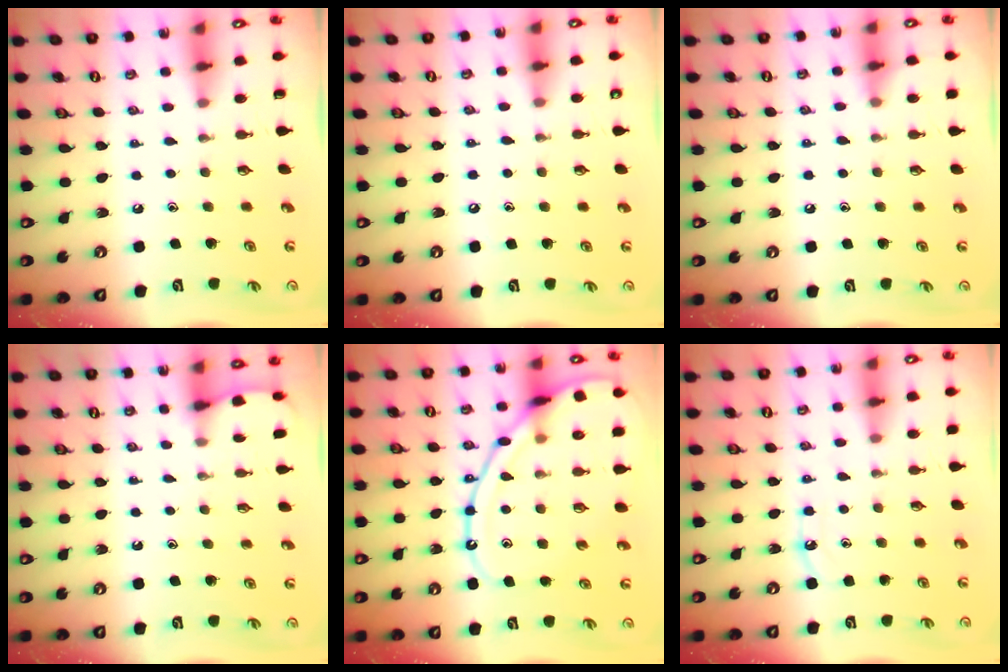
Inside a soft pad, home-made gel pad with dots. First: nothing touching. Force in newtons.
{"total": 3.6, "press": 3.6, "slide": 0.4}
{"total": 4.7, "press": 4.7, "slide": 0.7}
{"total": 1.8, "press": 1.8, "slide": 0.2}
{"total": 14.8, "press": 14.8, "slide": 0.6}
{"total": 6.2, "press": 6.2, "slide": 0.5}